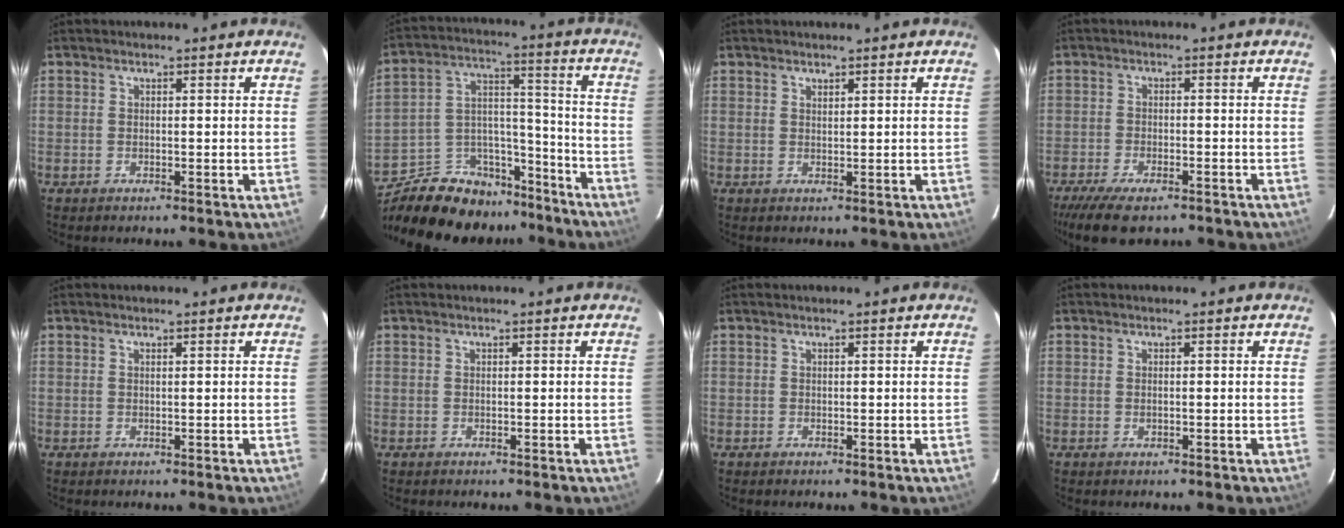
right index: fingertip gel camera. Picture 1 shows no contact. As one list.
[{"total": 19.2, "force": [-15.3, 9.8, 6.2], "torque": [-0.136, 0.065, -0.227]}, {"total": 0.8, "force": [0.7, 0.2, 0.2], "torque": [-0.004, 0.001, 0.014]}, {"total": 10.7, "force": [-8.3, 3.5, 5.8], "torque": [-0.141, -0.032, -0.142]}, {"total": 0.0}, {"total": 0.0}, {"total": 0.0}, {"total": 0.5, "force": [0.0, 0.1, 0.5], "torque": [-0.011, 0.001, -0.001]}]